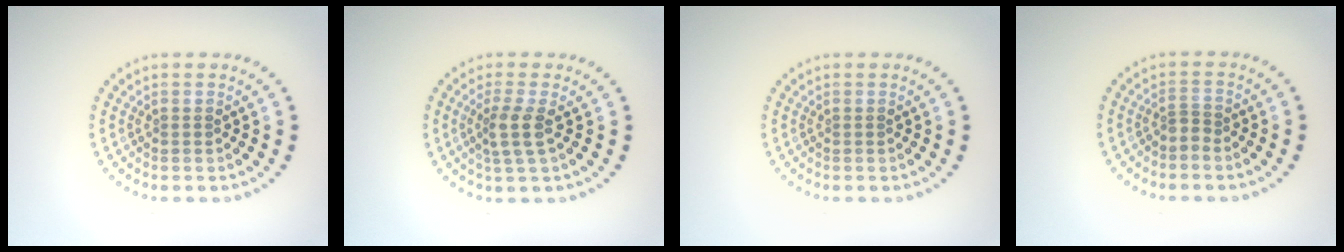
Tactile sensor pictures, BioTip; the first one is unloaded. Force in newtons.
{"total": 2.4, "press": 1.9, "slide": 1.5}
{"total": 0.0}
{"total": 1.0, "press": 0.6, "slide": 0.8}